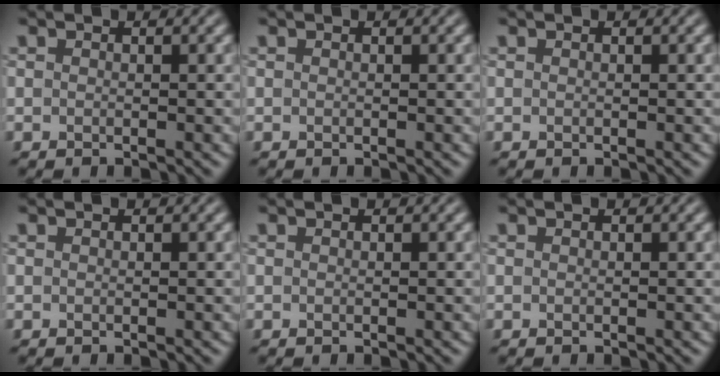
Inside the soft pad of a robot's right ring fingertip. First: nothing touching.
{"total": 0.0}
{"total": 0.0}
{"total": 0.0}
{"total": 0.0}
{"total": 0.0}